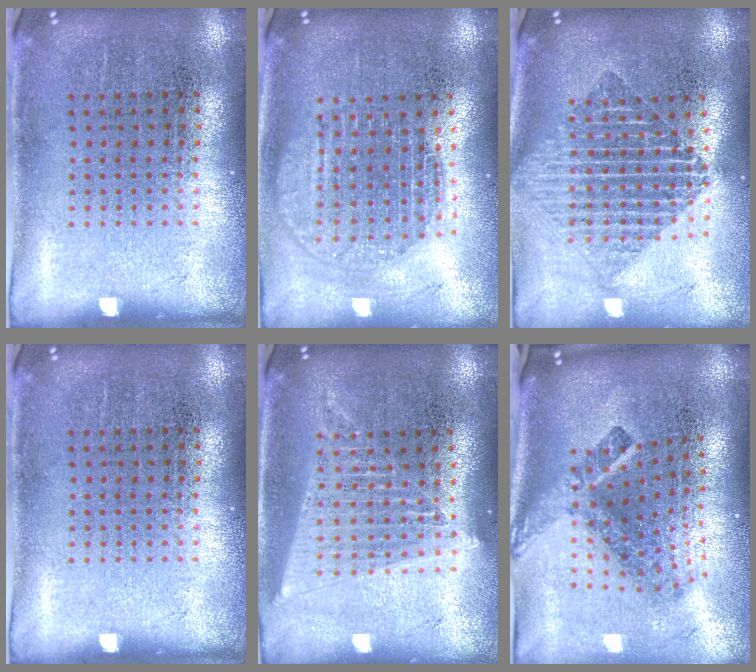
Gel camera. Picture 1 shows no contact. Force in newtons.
{"total": 1.8, "press": 1.5, "slide": 0.9}
{"total": 1.9, "press": 1.6, "slide": 1.1}
{"total": 0.0}
{"total": 1.7, "press": 1.6, "slide": 0.7}
{"total": 2.7, "press": 1.7, "slide": 2.1}